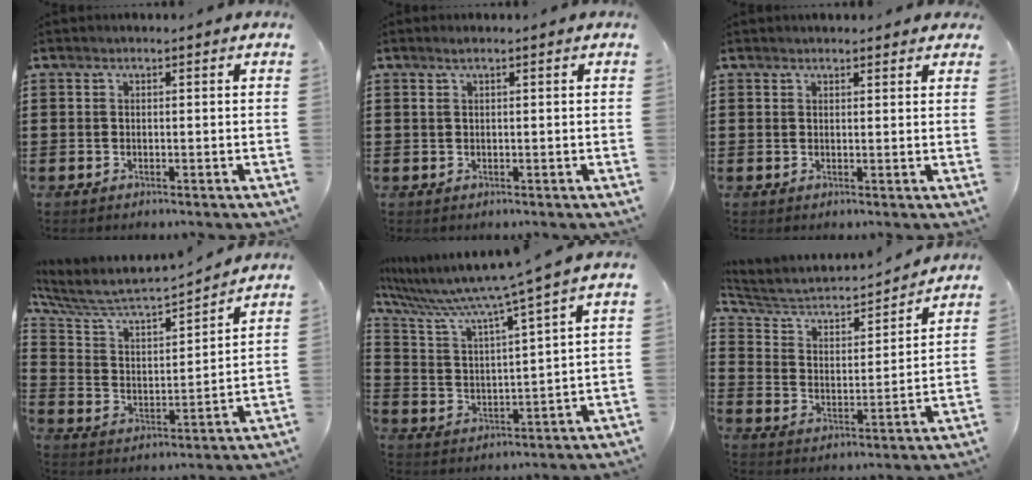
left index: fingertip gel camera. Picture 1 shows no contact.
{"total": 0.8, "force": [0.4, 0.0, 0.7], "torque": [-0.012, 0.001, 0.007]}
{"total": 1.4, "force": [1.4, 0.3, 0.3], "torque": [-0.008, 0.003, 0.027]}
{"total": 5.7, "force": [5.3, 0.9, 2.0], "torque": [-0.069, -0.043, 0.082]}
{"total": 6.9, "force": [5.9, -0.9, 3.5], "torque": [-0.098, -0.052, 0.090]}
{"total": 4.2, "force": [3.6, 1.5, 1.6], "torque": [-0.055, -0.028, 0.052]}